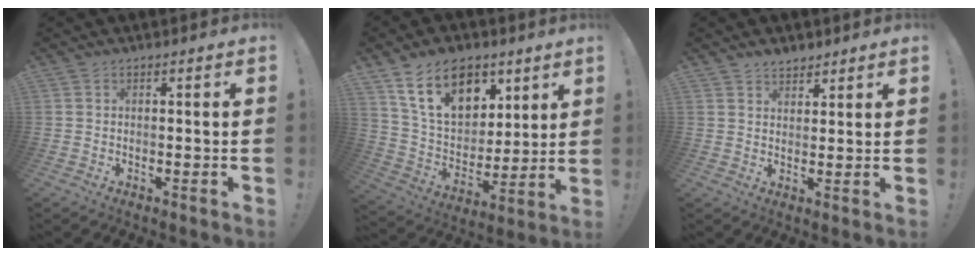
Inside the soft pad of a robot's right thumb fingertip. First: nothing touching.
{"total": 18.5, "force": [10.3, 11.6, 10.0], "torque": [-0.176, -0.043, 0.194]}
{"total": 3.7, "force": [3.2, 1.7, 0.5], "torque": [0.003, -0.022, 0.057]}